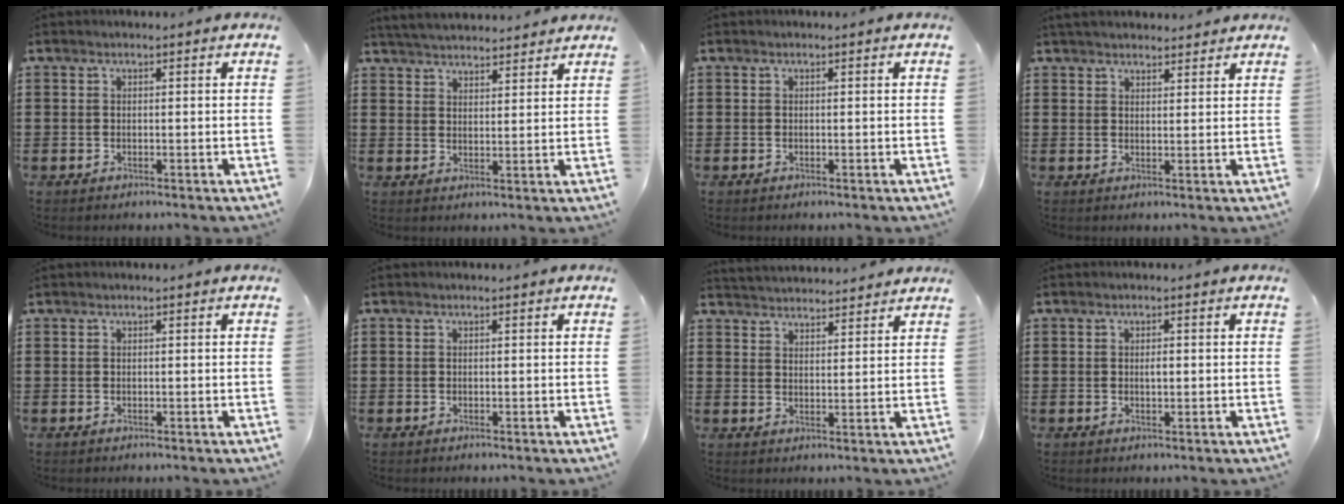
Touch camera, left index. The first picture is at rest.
{"total": 4.0, "force": [4.0, 0.1, 0.5], "torque": [-0.021, -0.012, 0.073]}
{"total": 0.0}
{"total": 2.7, "force": [2.6, 0.5, 0.4], "torque": [-0.015, 0.000, 0.051]}
{"total": 0.0}
{"total": 0.0}
{"total": 3.2, "force": [3.2, -0.1, -0.2], "torque": [-0.007, -0.012, 0.059]}
{"total": 1.1, "force": [0.1, 0.4, 1.0], "torque": [-0.020, 0.001, 0.000]}